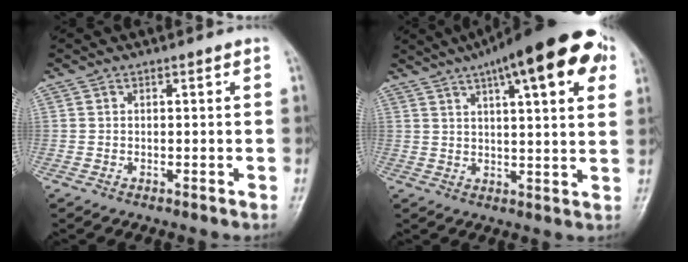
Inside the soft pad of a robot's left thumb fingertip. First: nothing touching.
{"total": 20.8, "force": [10.5, 5.8, 17.0], "torque": [-0.230, 0.007, 0.142]}